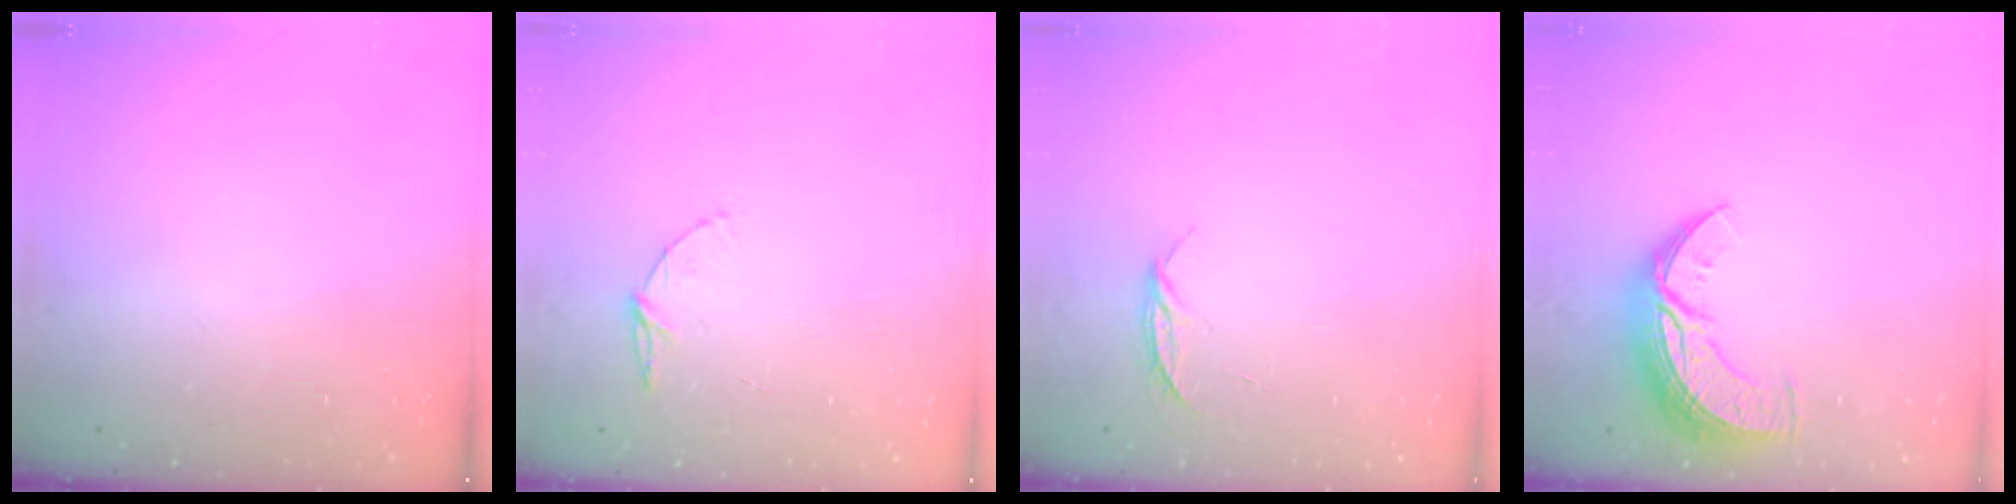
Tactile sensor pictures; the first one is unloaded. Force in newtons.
{"total": 5.2, "press": 5.1, "slide": 0.5}
{"total": 4.0, "press": 4.0, "slide": 0.5}
{"total": 12.7, "press": 12.6, "slide": 0.6}